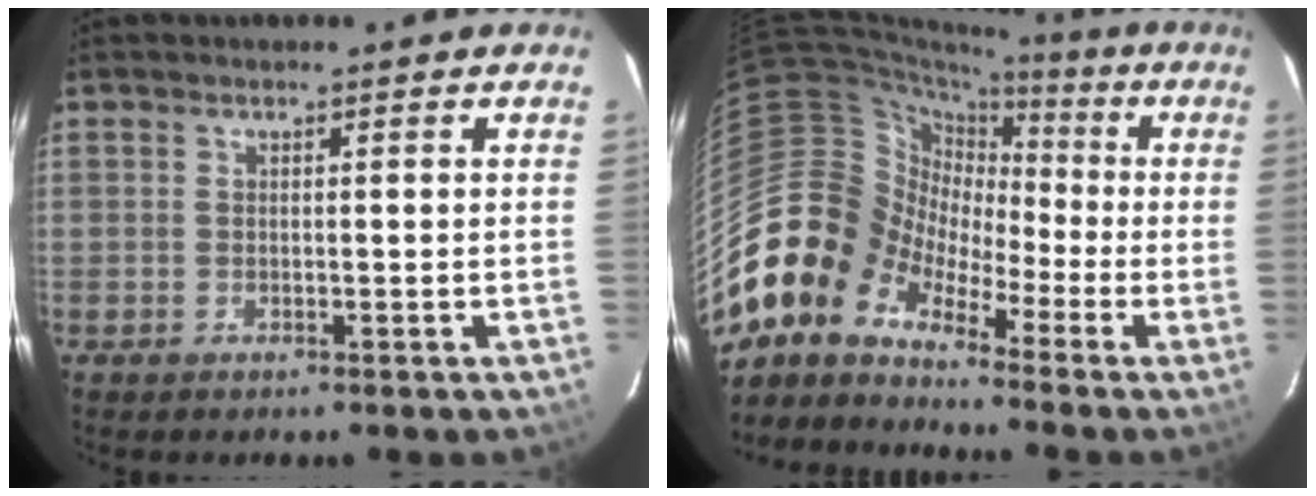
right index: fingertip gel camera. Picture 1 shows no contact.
{"total": 12.4, "force": [-8.0, 9.1, 2.7], "torque": [-0.068, 0.035, -0.178]}